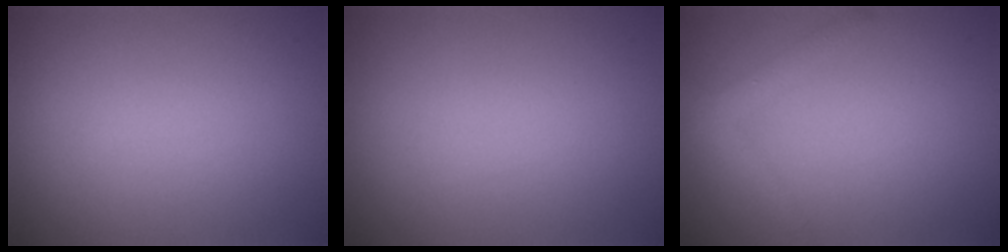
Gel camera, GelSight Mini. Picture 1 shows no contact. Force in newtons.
{"total": 0.0}
{"total": 2.2, "press": 2.2, "slide": 0.0}